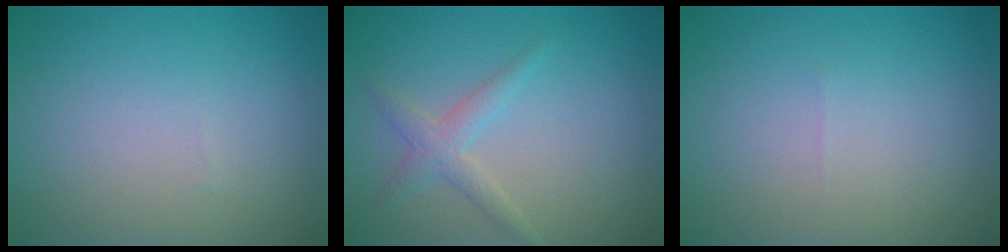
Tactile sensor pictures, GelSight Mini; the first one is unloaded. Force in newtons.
{"total": 2.1, "press": 2.1, "slide": 0.1}
{"total": 0.0}